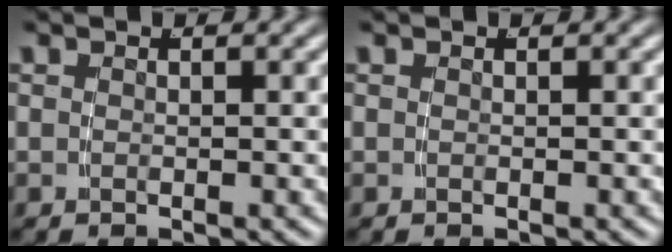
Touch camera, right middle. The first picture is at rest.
{"total": 0.0}